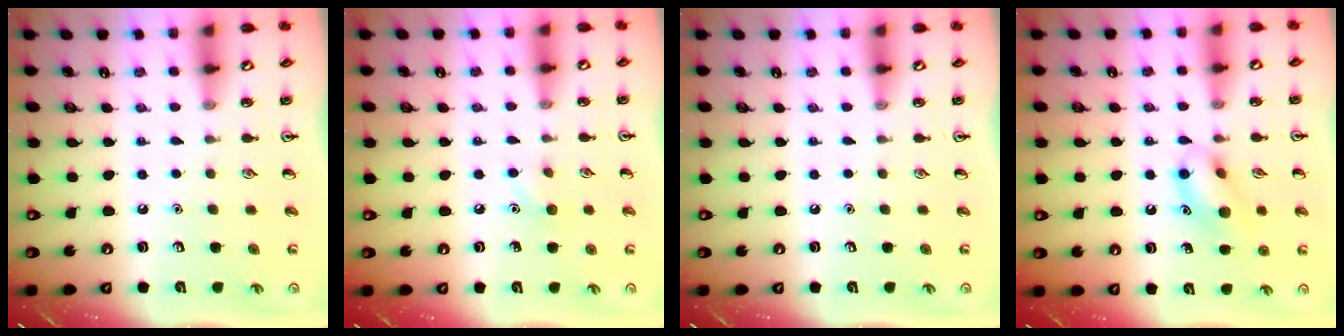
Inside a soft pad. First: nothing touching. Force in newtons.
{"total": 5.8, "press": 5.5, "slide": 1.8}
{"total": 0.0}
{"total": 11.6, "press": 11.6, "slide": 0.6}